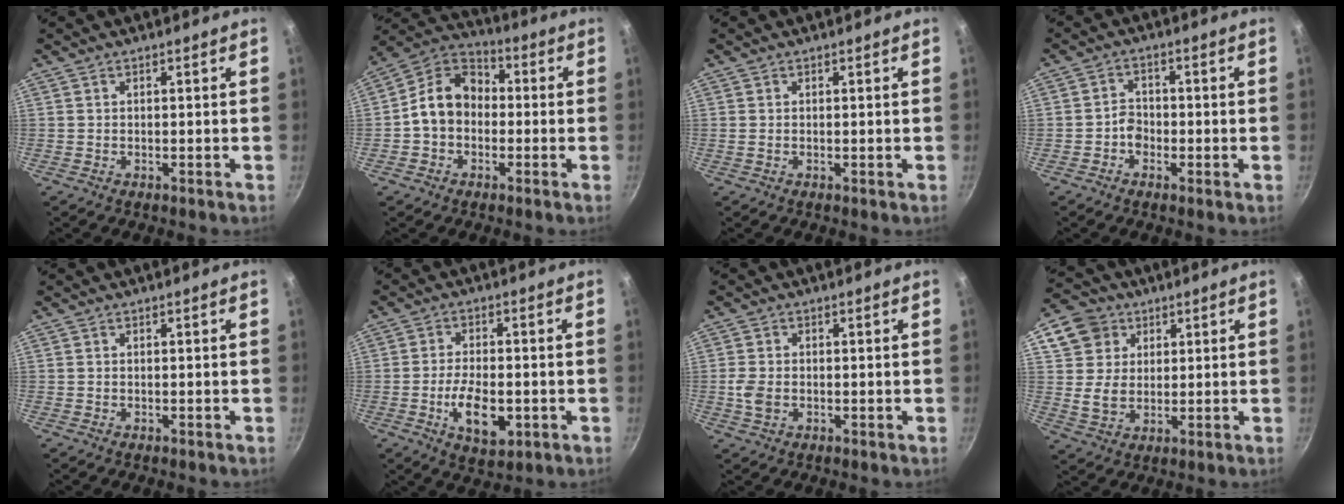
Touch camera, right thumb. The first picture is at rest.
{"total": 10.9, "force": [-0.9, 8.6, 6.6], "torque": [-0.078, 0.037, -0.039]}
{"total": 0.0}
{"total": 3.0, "force": [-1.2, 2.3, 1.4], "torque": [-0.005, 0.015, -0.026]}
{"total": 0.0}
{"total": 9.1, "force": [-2.4, 4.6, 7.5], "torque": [-0.123, 0.006, -0.036]}
{"total": 3.8, "force": [-0.5, 2.7, 2.6], "torque": [-0.054, 0.003, -0.010]}
{"total": 10.1, "force": [4.5, 8.3, 3.5], "torque": [-0.032, -0.008, 0.076]}